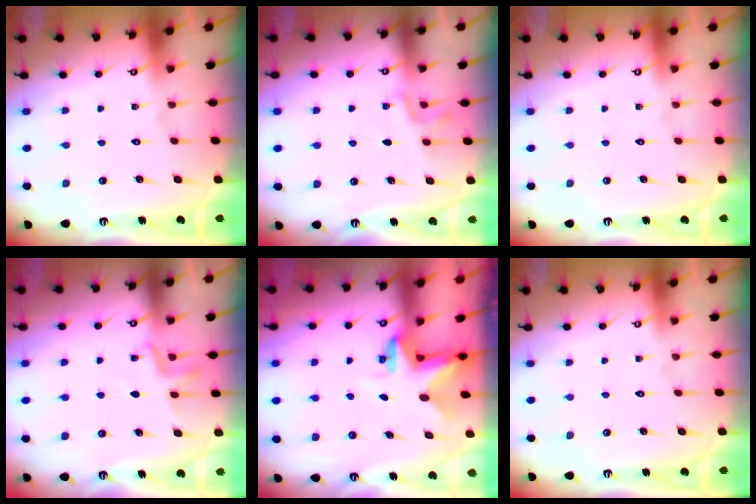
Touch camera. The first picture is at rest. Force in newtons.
{"total": 5.8, "press": 5.5, "slide": 2.0}
{"total": 0.0}
{"total": 5.6, "press": 5.5, "slide": 1.2}
{"total": 2.8, "press": 2.8, "slide": 0.2}
{"total": 0.0}